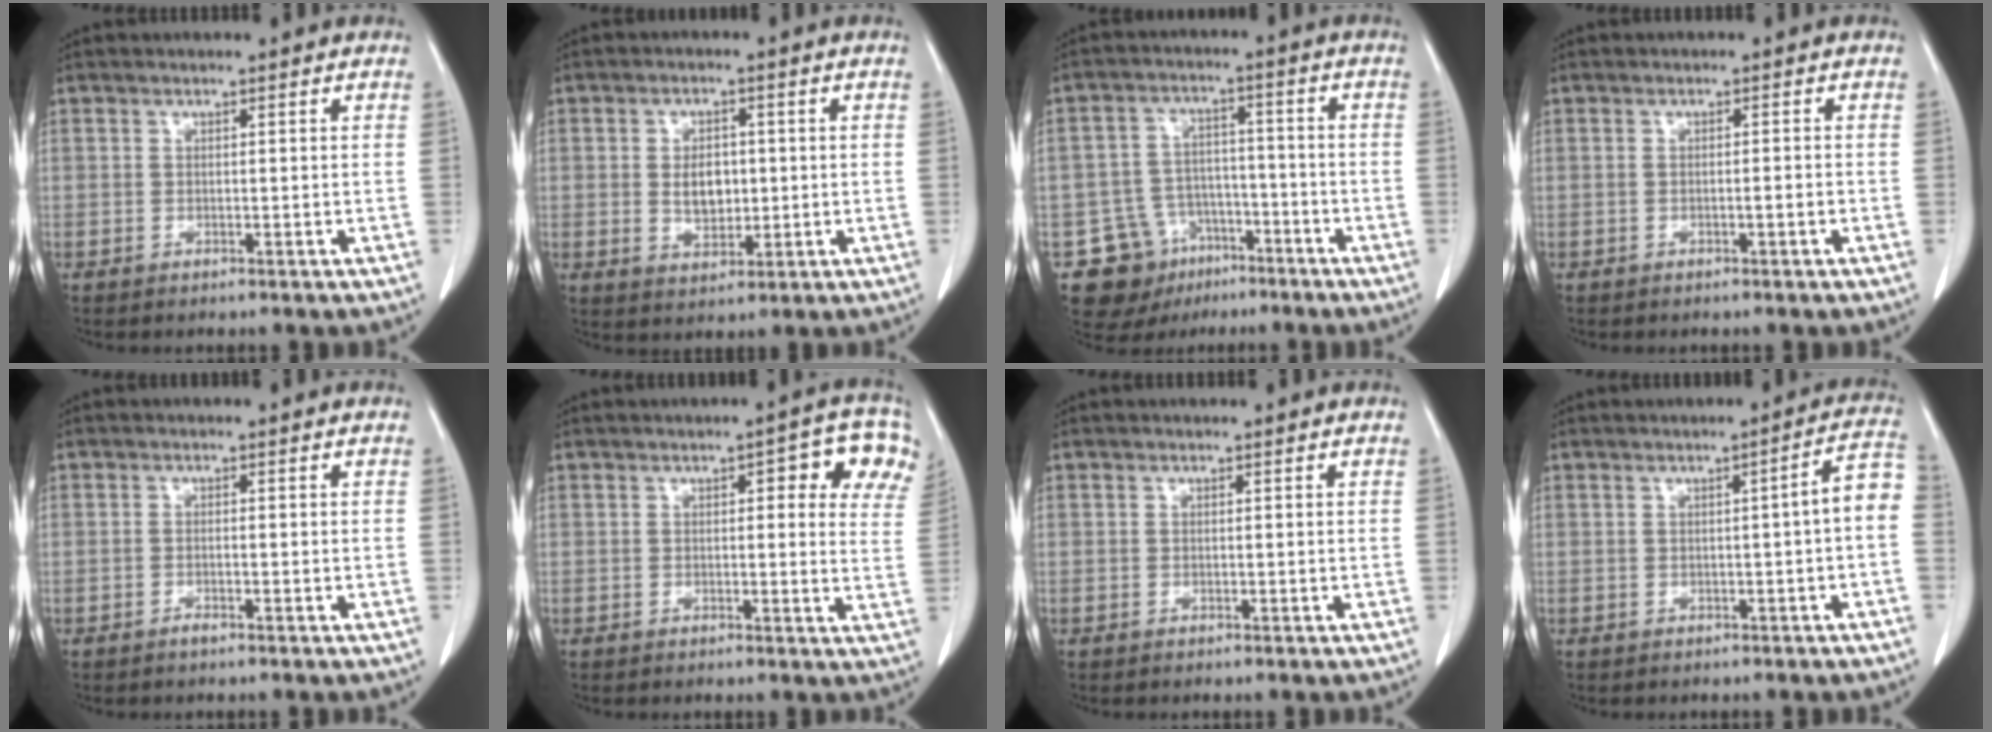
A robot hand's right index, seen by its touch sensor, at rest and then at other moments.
{"total": 5.0, "force": [0.1, 3.2, 3.9], "torque": [-0.069, 0.003, 0.011]}
{"total": 10.8, "force": [-6.1, 8.6, 2.5], "torque": [-0.046, 0.033, -0.086]}
{"total": 0.9, "force": [-0.3, 0.0, 0.8], "torque": [-0.015, 0.001, -0.003]}
{"total": 0.9, "force": [-0.6, 0.0, 0.6], "torque": [-0.014, -0.001, -0.011]}
{"total": 8.4, "force": [3.8, 2.6, 7.0], "torque": [-0.070, 0.004, 0.029]}
{"total": 0.0}
{"total": 4.3, "force": [-0.5, -0.2, 4.3], "torque": [-0.048, 0.012, -0.009]}